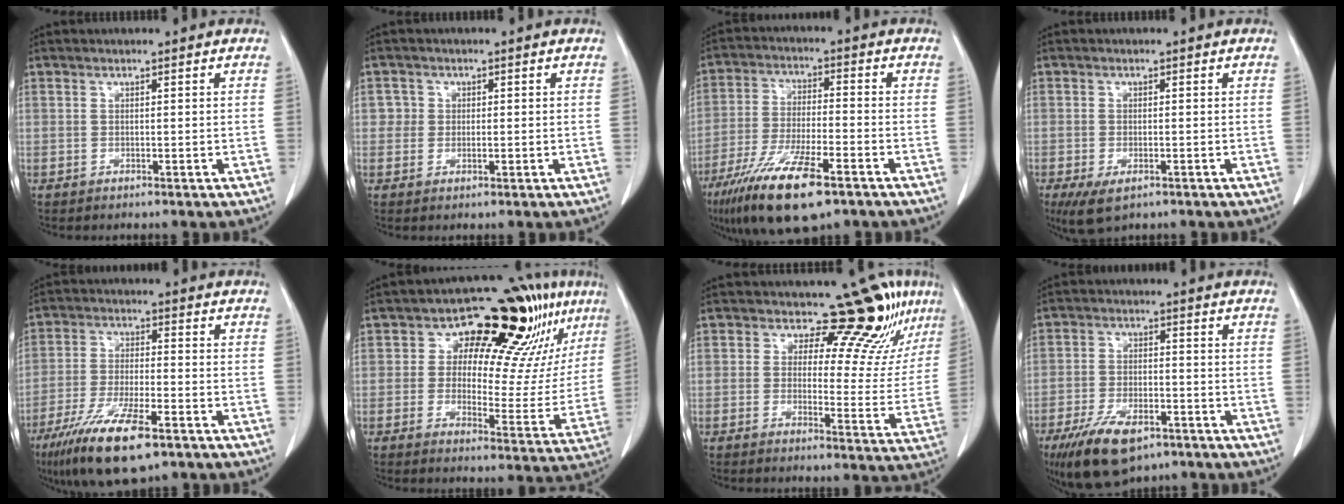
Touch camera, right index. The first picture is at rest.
{"total": 2.4, "force": [0.3, 2.3, 0.0], "torque": [0.014, 0.004, 0.000]}
{"total": 14.4, "force": [-9.1, 3.1, 10.8], "torque": [-0.212, -0.030, -0.161]}
{"total": 4.9, "force": [-2.7, 2.3, 3.3], "torque": [-0.061, -0.011, -0.042]}
{"total": 12.9, "force": [-8.0, 2.9, 9.8], "torque": [-0.184, -0.024, -0.140]}
{"total": 18.8, "force": [9.0, 7.2, 14.8], "torque": [-0.189, 0.023, 0.127]}
{"total": 11.2, "force": [8.9, 3.4, 5.9], "torque": [-0.064, -0.028, 0.092]}
{"total": 10.9, "force": [-6.9, 4.8, 7.0], "torque": [-0.127, -0.010, -0.117]}